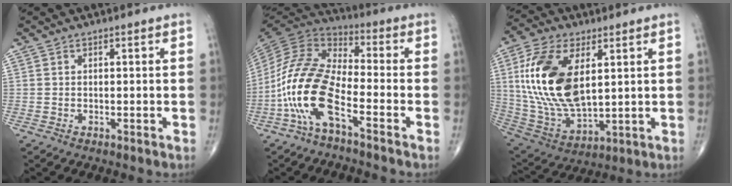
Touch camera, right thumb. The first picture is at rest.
{"total": 14.6, "force": [-6.2, 5.2, 12.1], "torque": [-0.258, 0.047, -0.130]}
{"total": 20.4, "force": [4.5, 10.7, 16.8], "torque": [-0.336, -0.021, 0.091]}